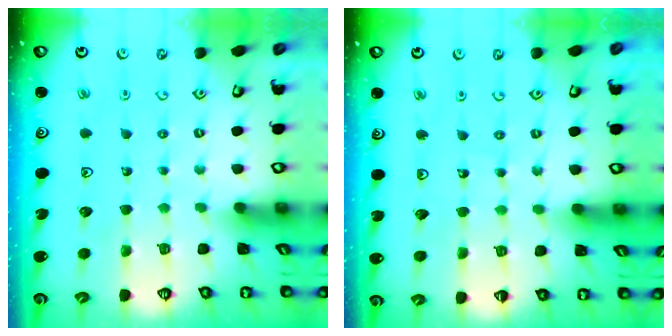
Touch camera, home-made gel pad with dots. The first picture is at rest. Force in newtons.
{"total": 3.4, "press": 3.4, "slide": 0.3}